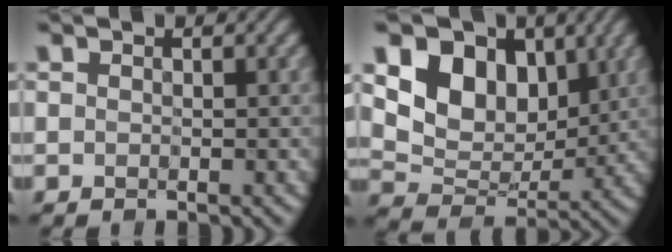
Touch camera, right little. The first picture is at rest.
{"total": 8.2, "force": [3.1, 5.7, 5.0], "torque": [-0.093, -0.007, 0.047]}